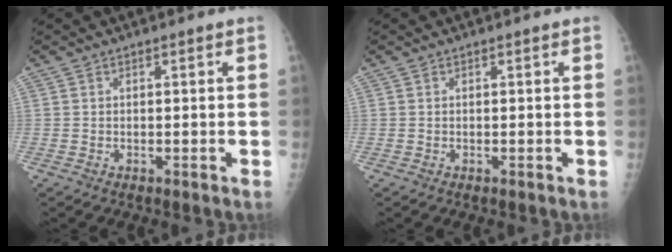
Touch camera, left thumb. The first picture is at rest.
{"total": 0.0}